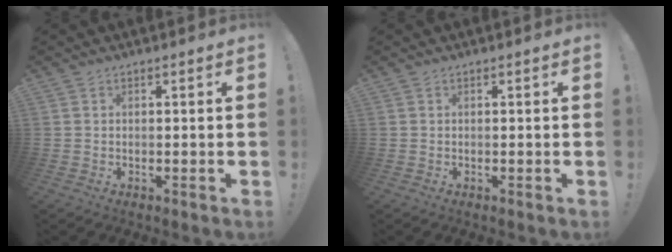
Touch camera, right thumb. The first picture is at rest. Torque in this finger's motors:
{"motor_torque": [0.00, 0.00, 0.00, 0.00, 0.00]}